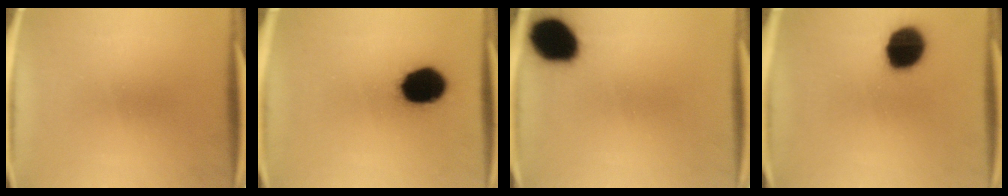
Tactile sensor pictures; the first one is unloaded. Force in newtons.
{"total": 15.9}
{"total": 14.4}
{"total": 14.4}